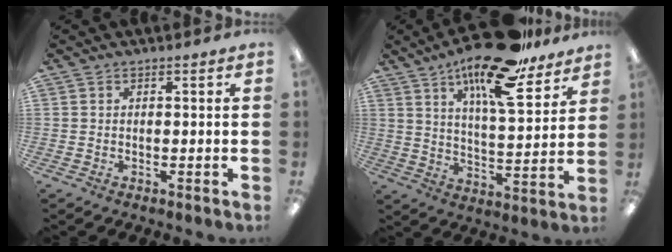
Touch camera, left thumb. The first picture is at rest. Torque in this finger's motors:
{"motor_torque": [0.97, 0.97, 1.25, -1.52, 0.14]}